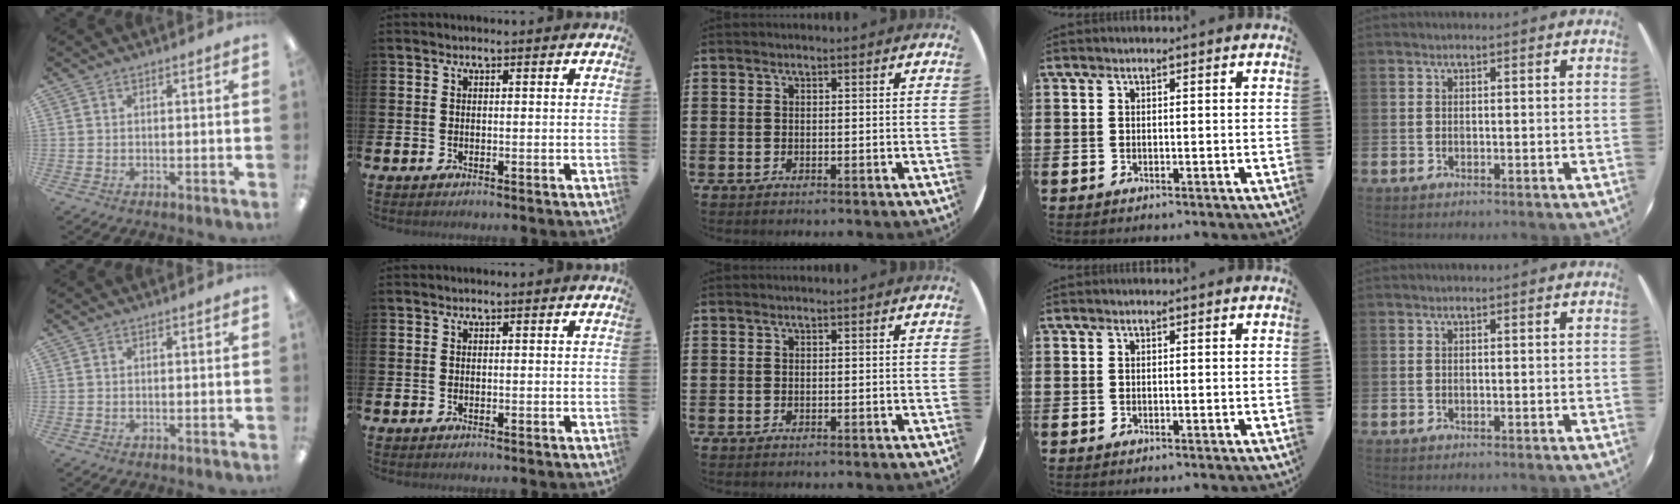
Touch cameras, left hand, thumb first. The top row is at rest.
{}